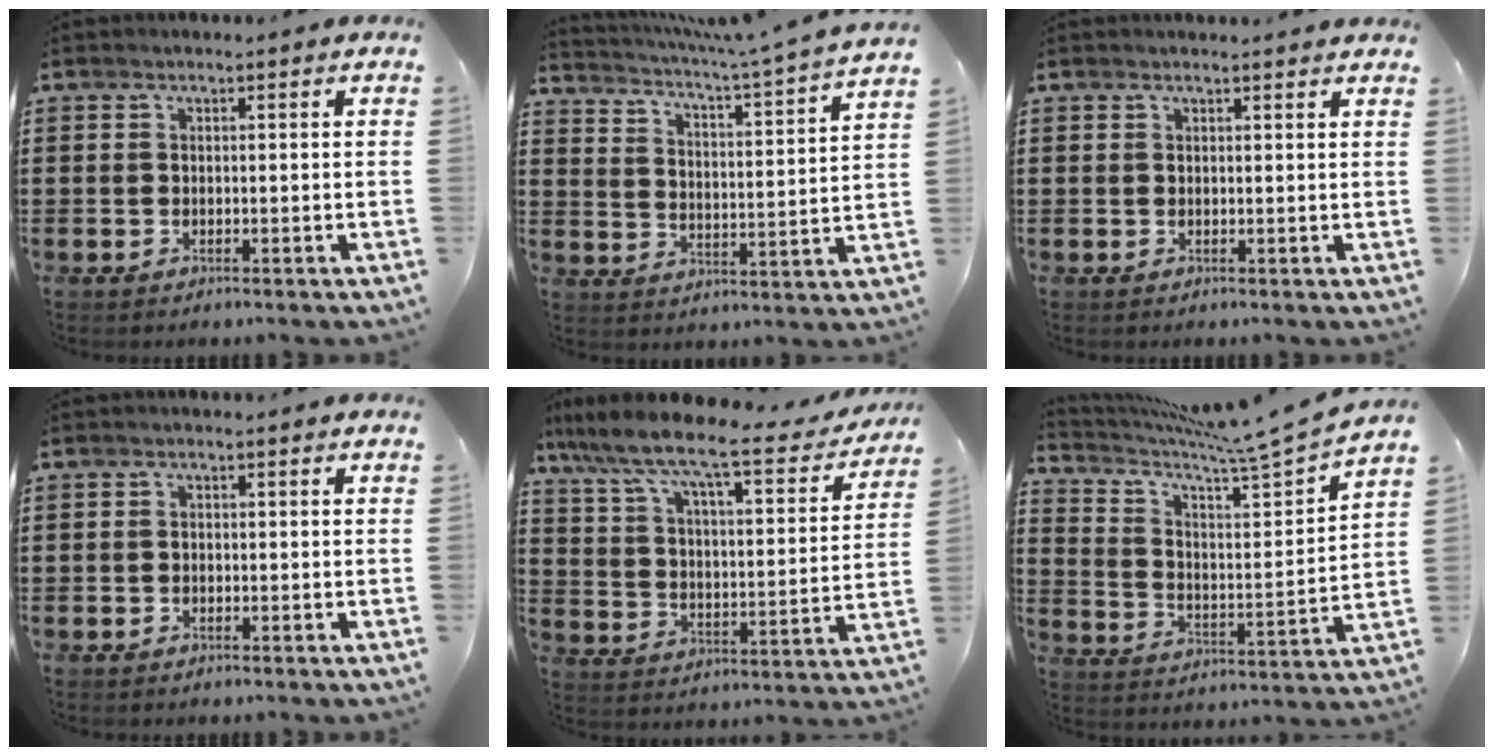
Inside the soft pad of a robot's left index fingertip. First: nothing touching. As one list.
[{"total": 4.5, "force": [3.9, -0.8, 2.1], "torque": [-0.061, -0.041, 0.055]}, {"total": 1.0, "force": [1.0, -0.1, 0.3], "torque": [-0.006, -0.002, 0.019]}, {"total": 0.6, "force": [-0.5, 0.4, 0.1], "torque": [-0.005, 0.002, -0.011]}, {"total": 8.4, "force": [7.1, 0.6, 4.6], "torque": [-0.120, -0.052, 0.111]}, {"total": 7.4, "force": [6.7, -0.7, 3.2], "torque": [-0.091, -0.054, 0.103]}]